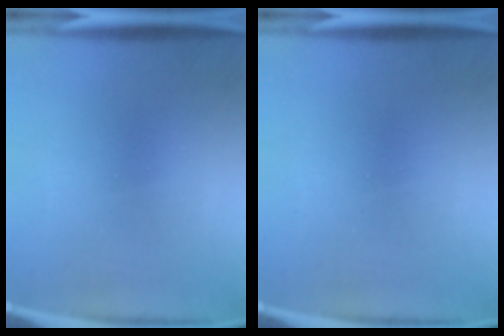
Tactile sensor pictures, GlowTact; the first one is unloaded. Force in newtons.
{"total": 0.0}